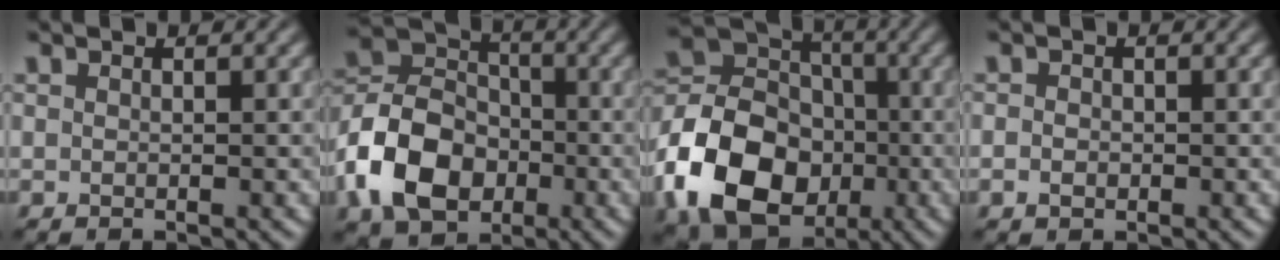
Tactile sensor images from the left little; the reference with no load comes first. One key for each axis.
{"total": 8.9, "fx": -3.3, "fy": 6.4, "fz": 5.3, "tx": -0.101, "ty": 0.008, "tz": -0.077}
{"total": 12.9, "fx": -4.5, "fy": 9.8, "fz": 7.1, "tx": -0.158, "ty": -0.003, "tz": -0.088}
{"total": 1.3, "fx": -0.2, "fy": 1.1, "fz": 0.7, "tx": -0.003, "ty": 0.006, "tz": -0.008}